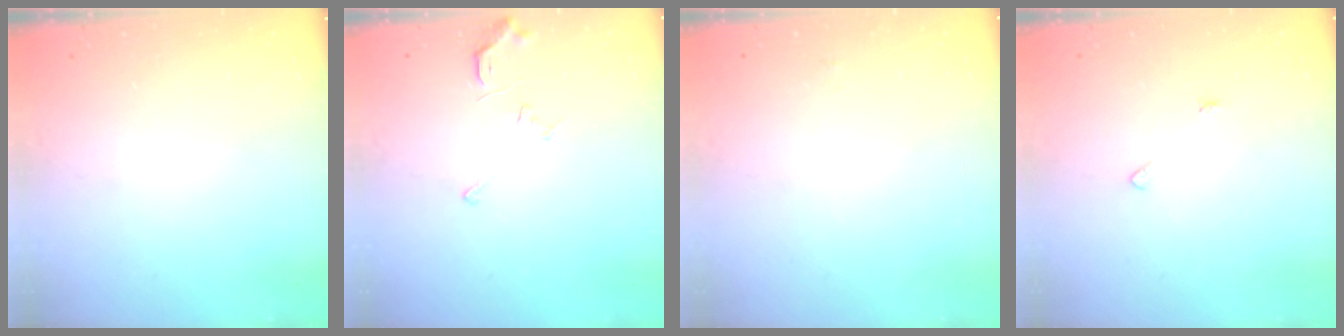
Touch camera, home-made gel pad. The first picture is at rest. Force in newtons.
{"total": 5.7, "press": 5.7, "slide": 0.6}
{"total": 2.3, "press": 2.3, "slide": 0.2}
{"total": 3.6, "press": 3.5, "slide": 0.4}